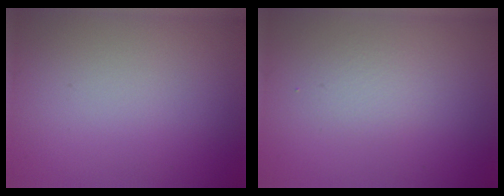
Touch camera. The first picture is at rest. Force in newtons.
{"total": 1.4, "press": 1.4, "slide": 0.0}